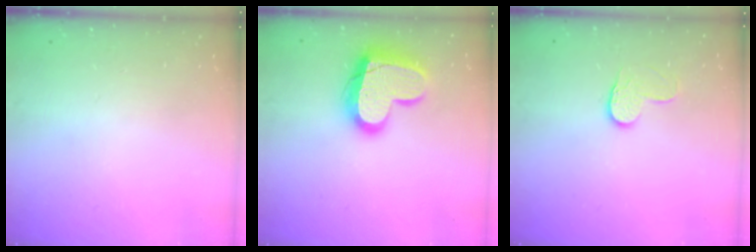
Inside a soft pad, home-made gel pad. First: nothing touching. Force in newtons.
{"total": 17.2, "press": 17.2, "slide": 1.3}
{"total": 6.2, "press": 6.2, "slide": 0.4}